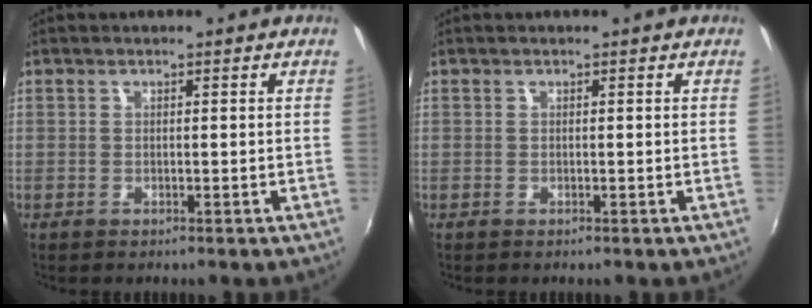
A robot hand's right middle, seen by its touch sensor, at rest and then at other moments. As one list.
[{"total": 0.0}]